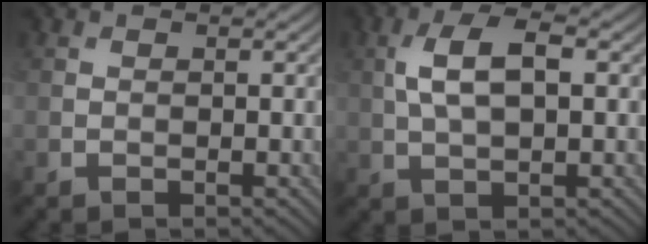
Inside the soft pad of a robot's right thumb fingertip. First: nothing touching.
{"total": 6.2, "force": [1.1, 2.8, 5.4], "torque": [-0.115, 0.008, 0.020]}